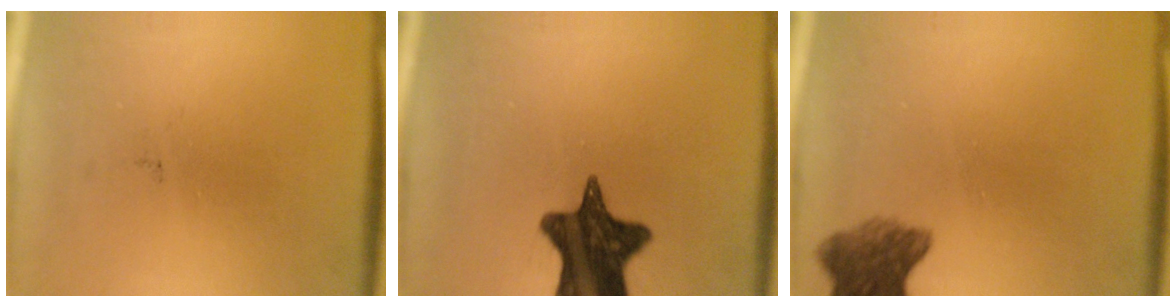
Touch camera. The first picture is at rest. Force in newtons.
{"total": 14.2}
{"total": 6.8}